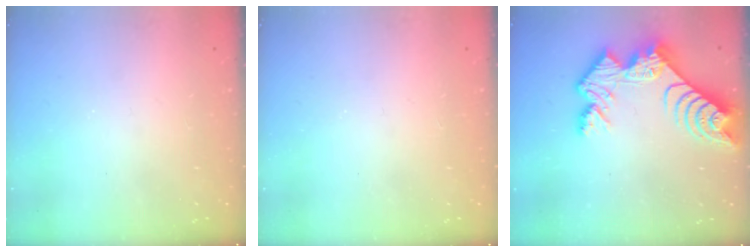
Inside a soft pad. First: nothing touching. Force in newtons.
{"total": 1.7, "press": 1.7, "slide": 0.2}
{"total": 12.9, "press": 12.9, "slide": 1.0}